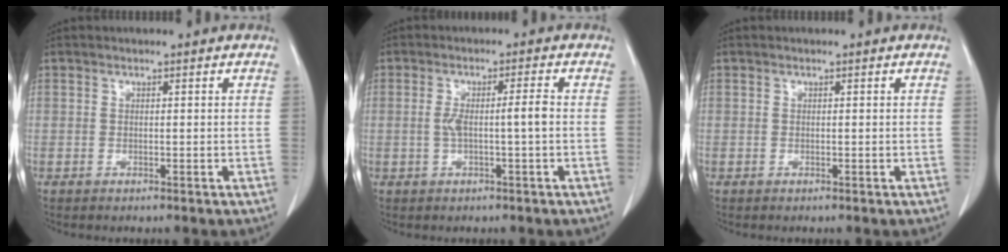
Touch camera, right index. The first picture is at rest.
{"total": 4.0, "force": [-0.4, -0.1, 4.0], "torque": [-0.077, 0.009, -0.002]}
{"total": 0.0}